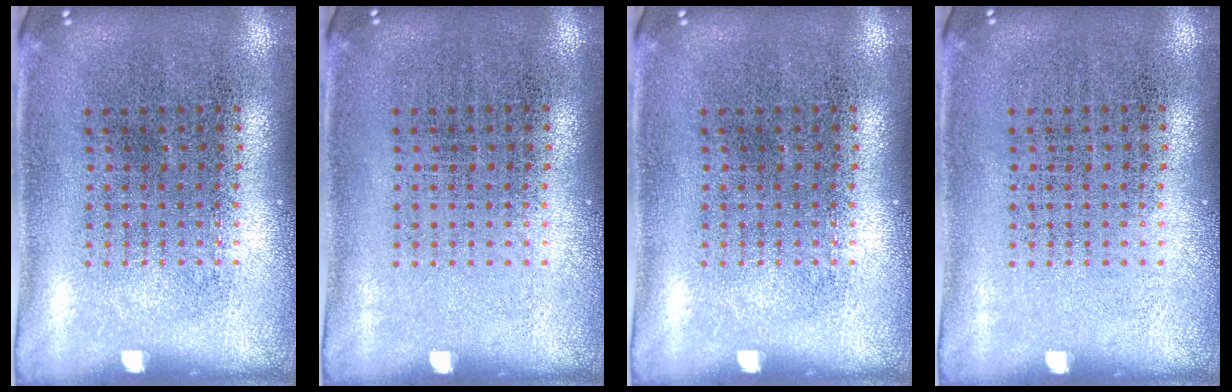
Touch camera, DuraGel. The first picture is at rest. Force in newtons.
{"total": 0.0}
{"total": 0.0}
{"total": 0.0}